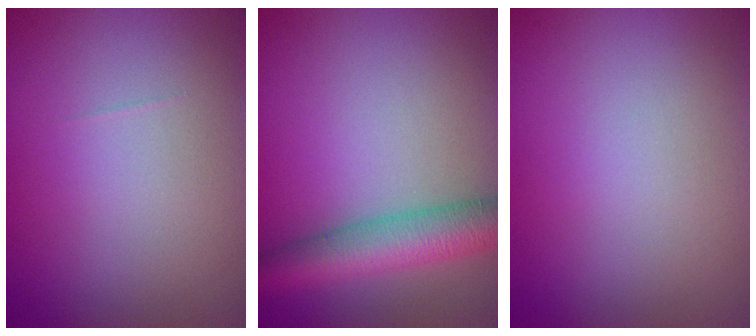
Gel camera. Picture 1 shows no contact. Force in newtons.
{"total": 6.3, "press": 6.3, "slide": 0.2}
{"total": 0.0}